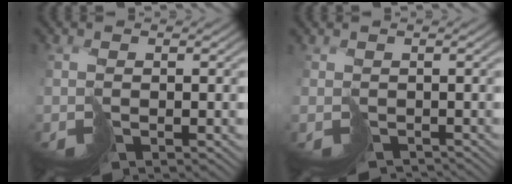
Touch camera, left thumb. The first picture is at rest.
{"total": 2.0, "force": [-1.8, 0.9, -0.2], "torque": [0.014, -0.008, -0.024]}